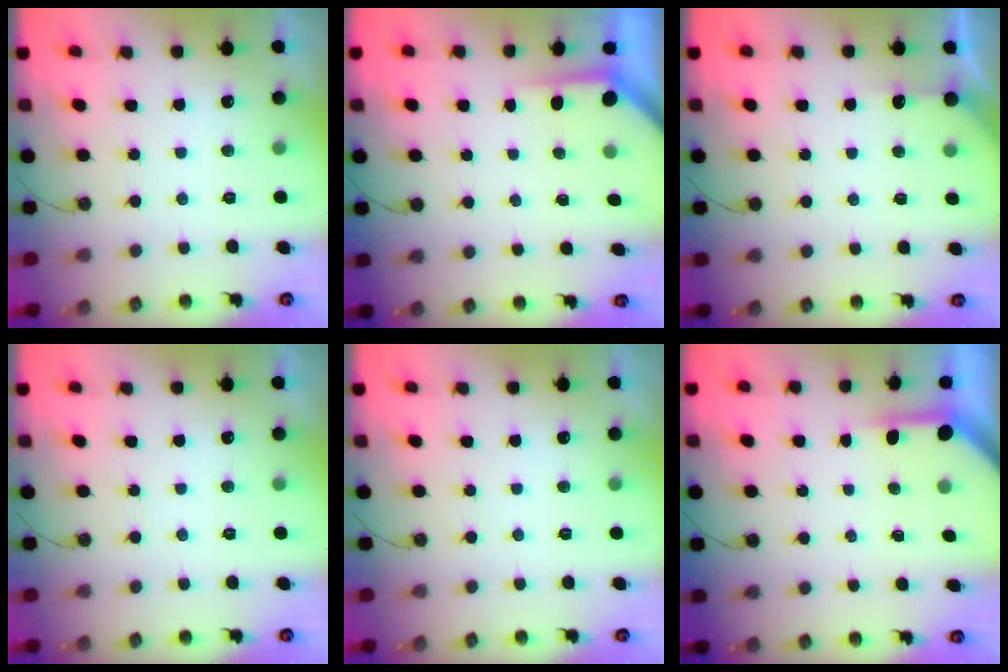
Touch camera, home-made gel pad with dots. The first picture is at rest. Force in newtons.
{"total": 3.7, "press": 3.7, "slide": 0.3}
{"total": 2.7, "press": 2.7, "slide": 0.2}
{"total": 0.0}
{"total": 0.0}
{"total": 3.9, "press": 3.9, "slide": 0.3}